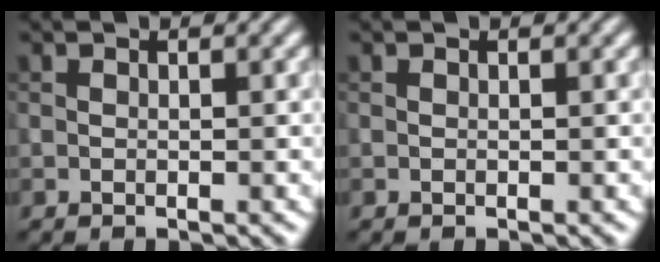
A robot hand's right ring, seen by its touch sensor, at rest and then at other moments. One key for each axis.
{"total": 0.0}